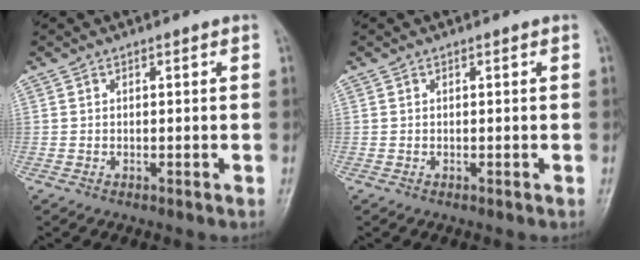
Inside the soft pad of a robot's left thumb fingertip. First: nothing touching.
{"total": 0.0}